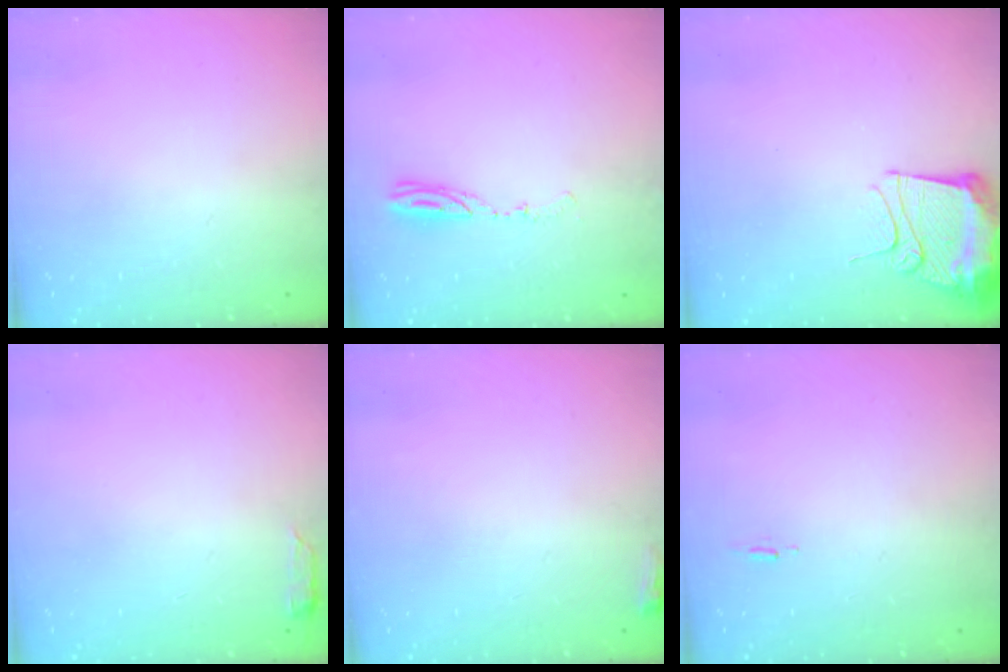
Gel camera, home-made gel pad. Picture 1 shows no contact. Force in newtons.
{"total": 4.8, "press": 4.7, "slide": 1.0}
{"total": 12.1, "press": 12.0, "slide": 1.4}
{"total": 2.9, "press": 2.8, "slide": 0.6}
{"total": 3.5, "press": 3.4, "slide": 0.8}
{"total": 5.0, "press": 4.7, "slide": 1.8}